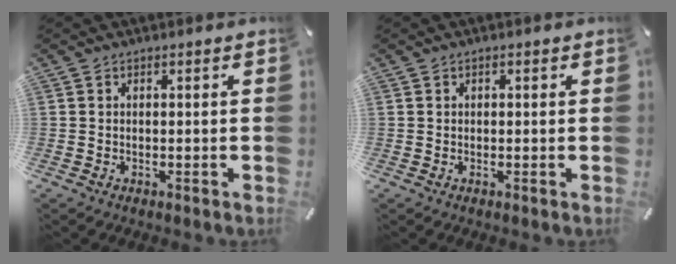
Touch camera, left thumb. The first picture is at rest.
{"total": 0.6, "force": [0.0, 0.6, 0.1], "torque": [-0.002, 0.006, -0.001]}